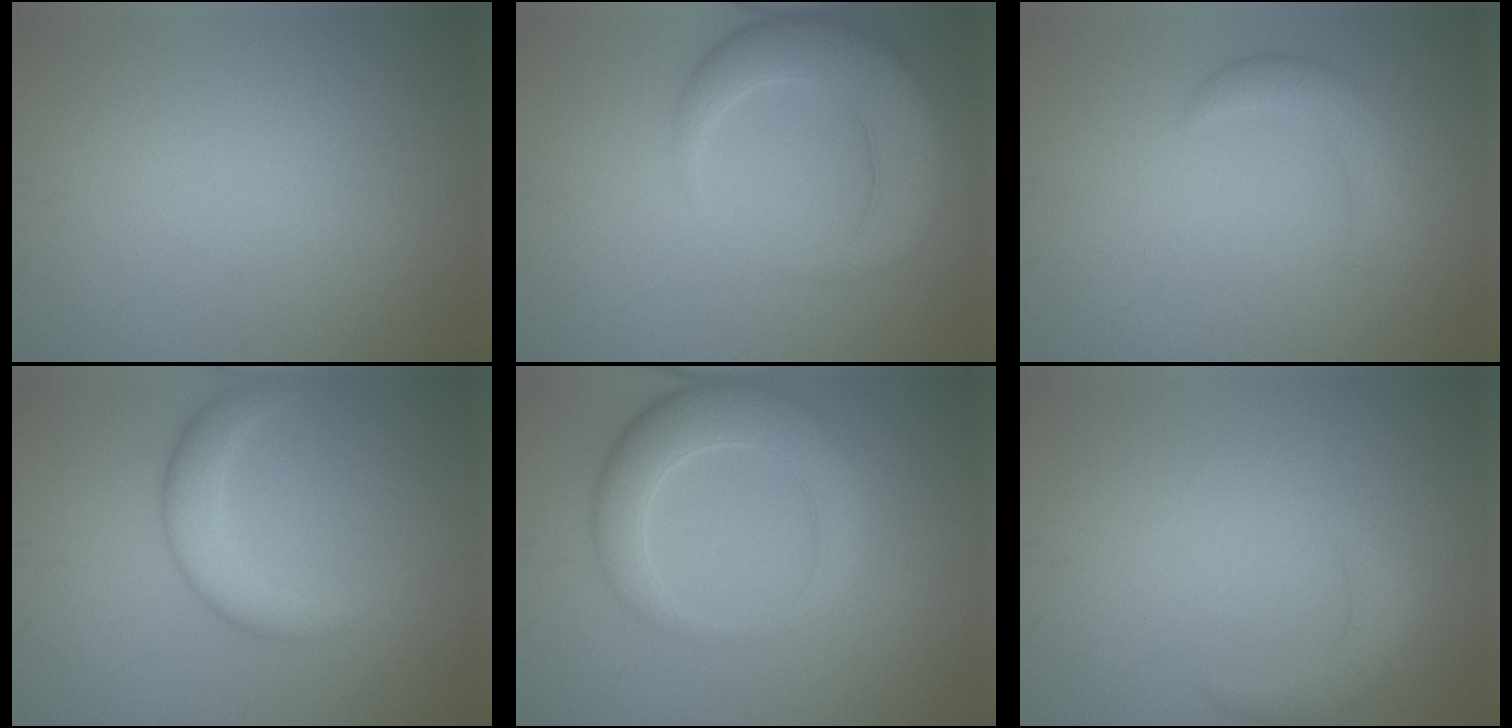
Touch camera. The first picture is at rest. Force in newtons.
{"total": 6.0, "press": 6.0, "slide": 0.5}
{"total": 2.7, "press": 2.6, "slide": 0.2}
{"total": 3.9, "press": 3.9, "slide": 0.1}
{"total": 5.7, "press": 5.7, "slide": 0.3}
{"total": 2.0, "press": 2.0, "slide": 0.2}